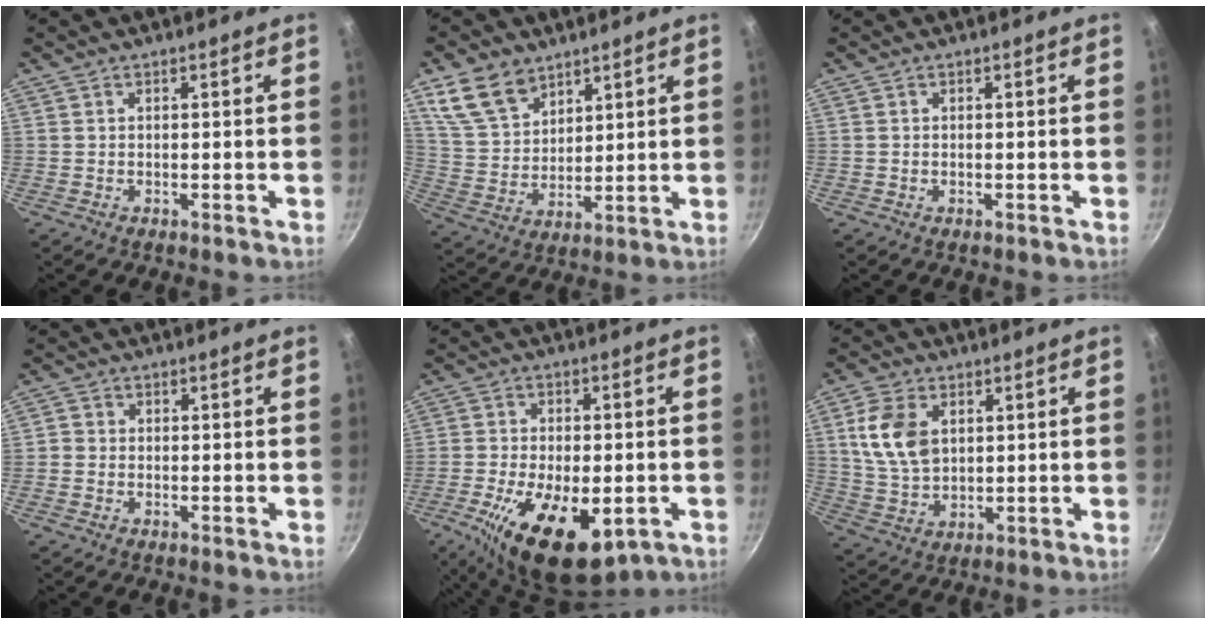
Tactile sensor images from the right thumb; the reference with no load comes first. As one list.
[{"total": 10.8, "force": [6.8, 6.9, 4.9], "torque": [-0.068, -0.027, 0.142]}, {"total": 0.0}, {"total": 1.5, "force": [-0.5, 1.4, 0.5], "torque": [-0.003, 0.007, -0.014]}, {"total": 16.6, "force": [-6.3, 8.3, 12.9], "torque": [-0.214, 0.001, -0.094]}, {"total": 10.8, "force": [3.0, 7.2, 7.4], "torque": [-0.127, -0.015, 0.064]}]